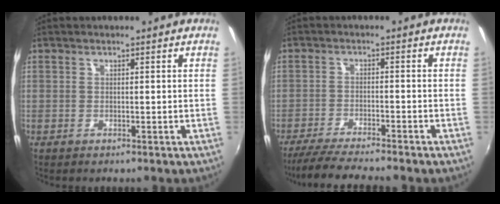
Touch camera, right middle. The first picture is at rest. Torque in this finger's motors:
{"motor_torque": [1.07, -1.07, 0.13, 0.09]}